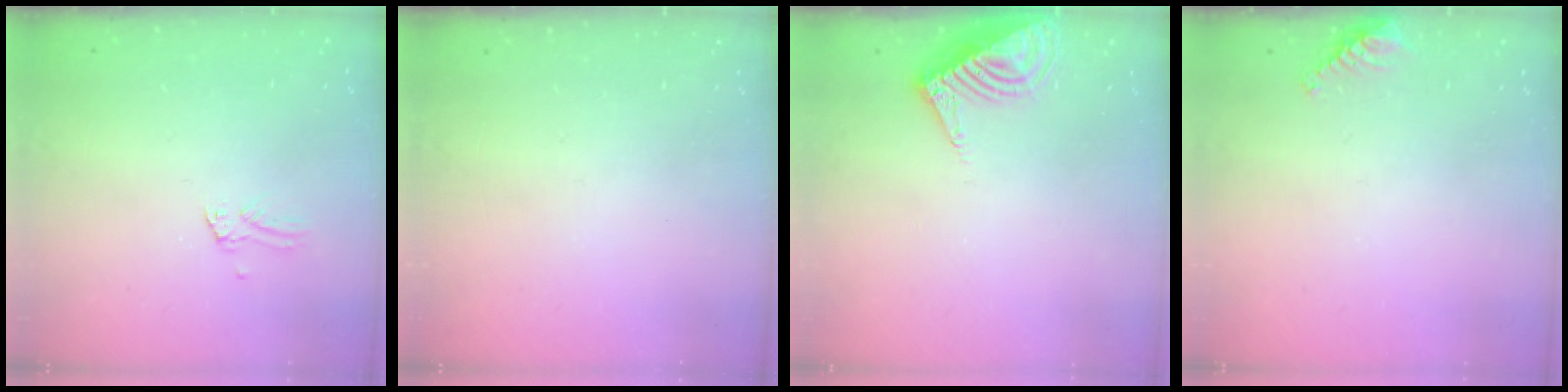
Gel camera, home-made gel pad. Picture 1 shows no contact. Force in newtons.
{"total": 0.0}
{"total": 10.4, "press": 10.4, "slide": 0.9}
{"total": 7.3, "press": 7.2, "slide": 0.7}